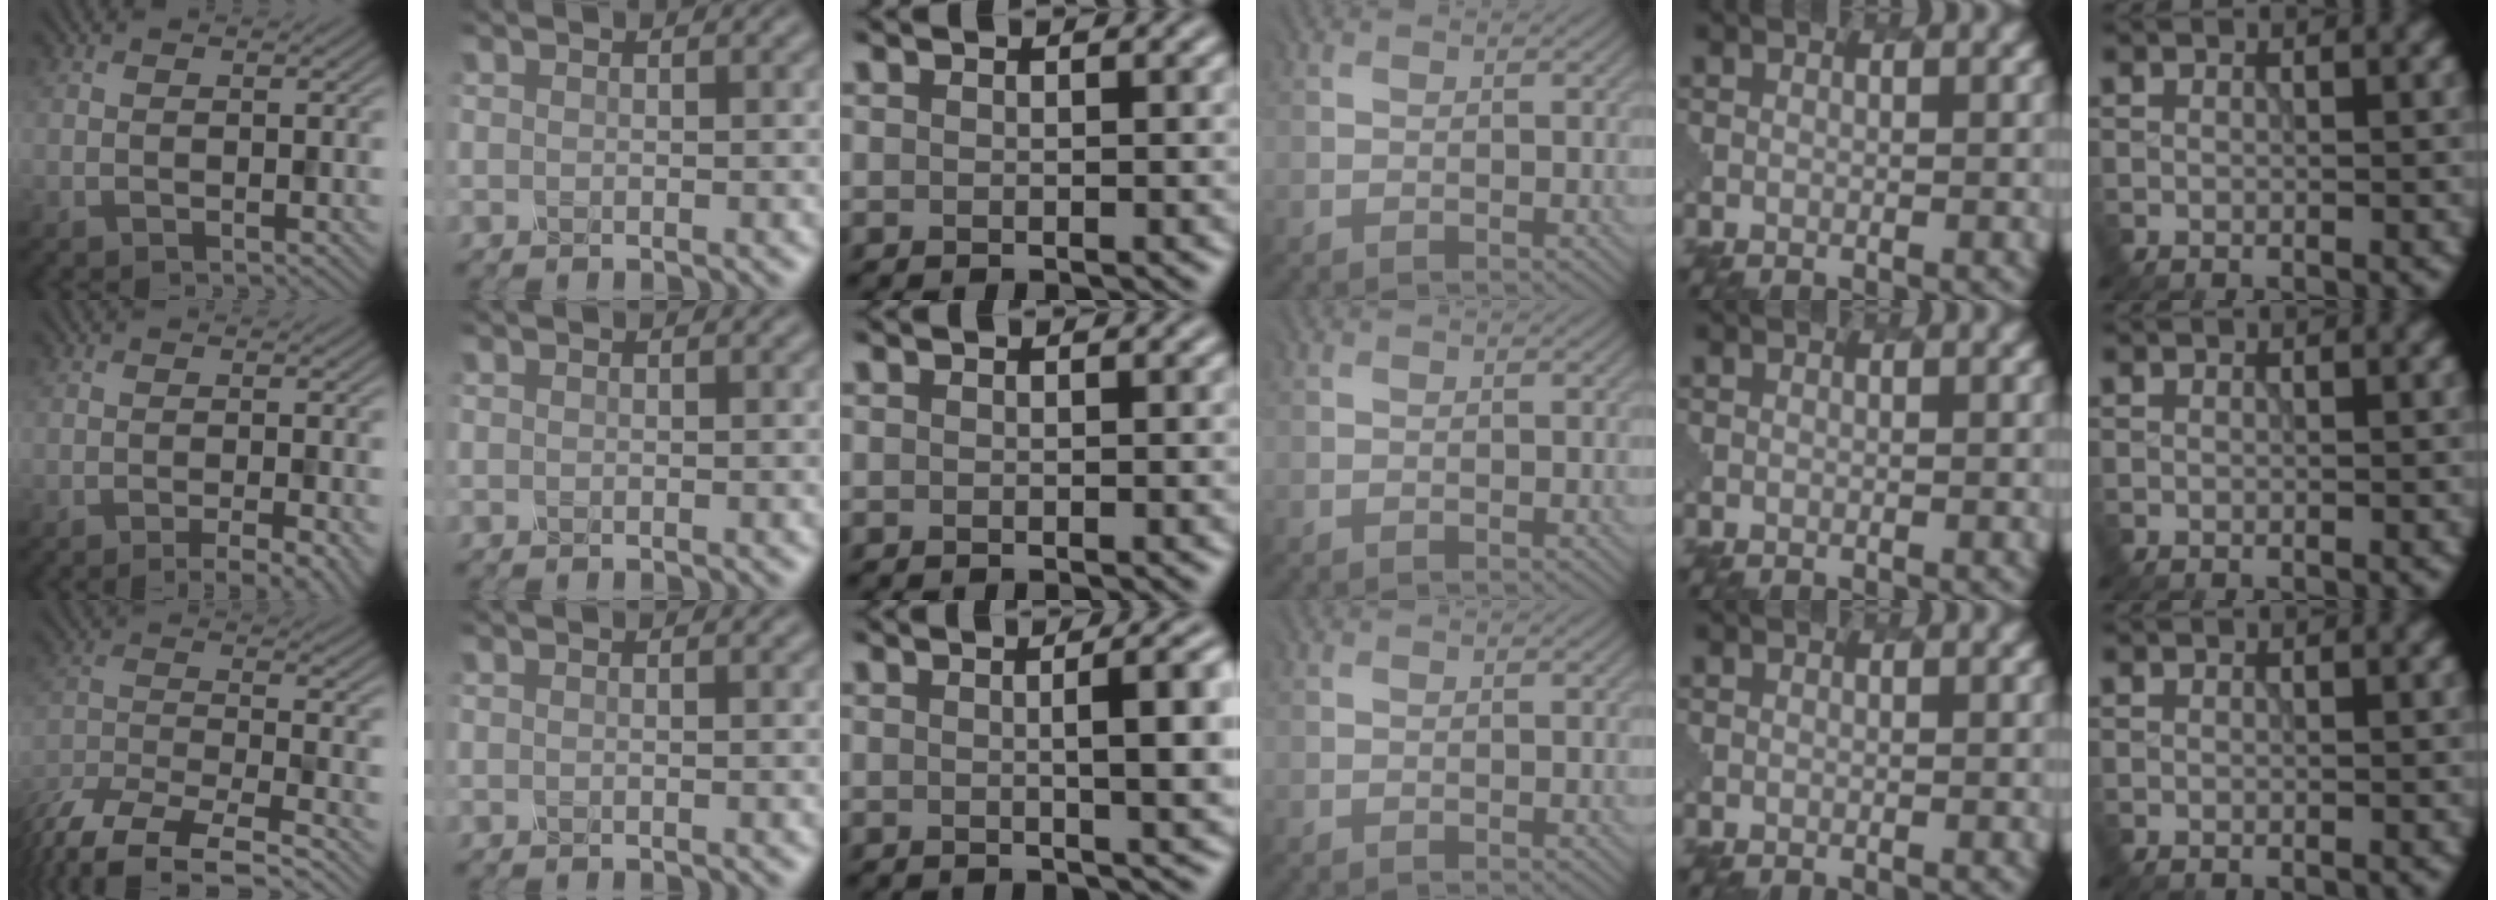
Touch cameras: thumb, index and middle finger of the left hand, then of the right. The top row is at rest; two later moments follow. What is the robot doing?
{"motion": "dispense", "object": "oil cruet"}